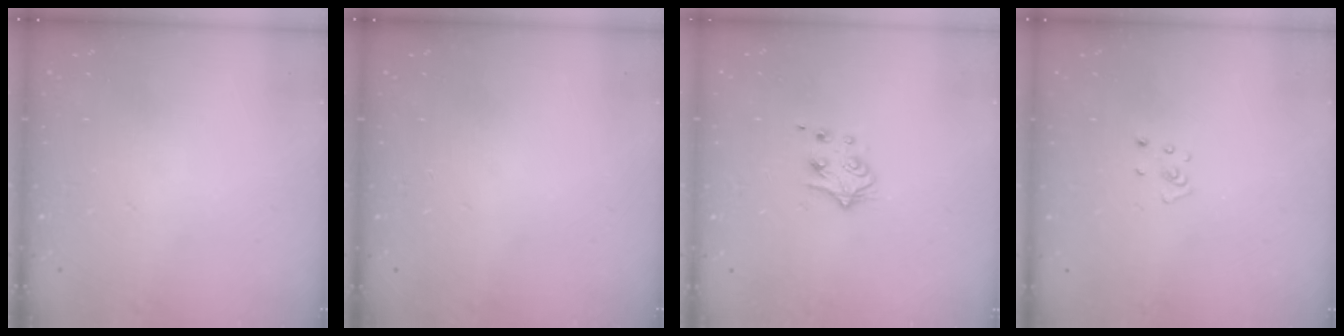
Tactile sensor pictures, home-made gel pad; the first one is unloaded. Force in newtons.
{"total": 0.0}
{"total": 5.0, "press": 4.9, "slide": 0.6}
{"total": 3.2, "press": 3.2, "slide": 0.4}